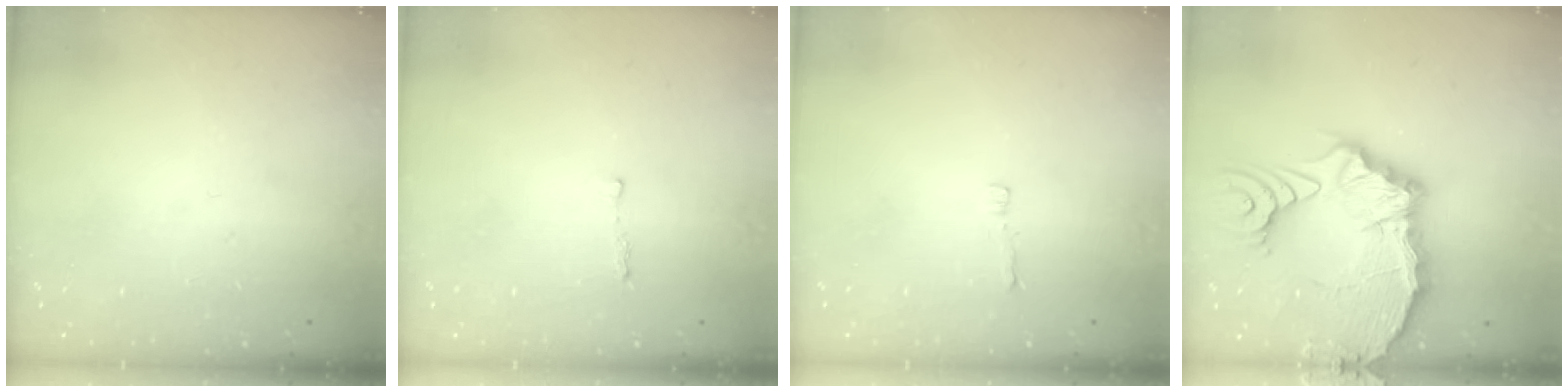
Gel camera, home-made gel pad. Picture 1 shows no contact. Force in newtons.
{"total": 2.6, "press": 2.6, "slide": 0.4}
{"total": 2.8, "press": 2.8, "slide": 0.3}
{"total": 17.0, "press": 16.9, "slide": 2.1}